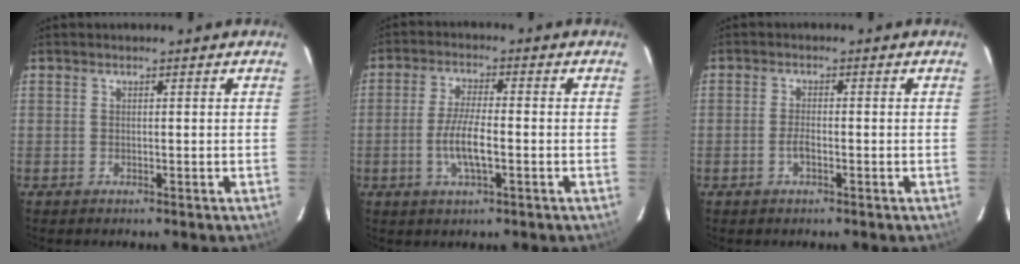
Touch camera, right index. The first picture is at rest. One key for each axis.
{"total": 7.8, "fx": -2.1, "fy": 1.9, "fz": 7.2, "tx": -0.146, "ty": 0.000, "tz": -0.043}
{"total": 2.1, "fx": -0.9, "fy": 0.7, "fz": 1.8, "tx": -0.042, "ty": 0.003, "tz": -0.020}